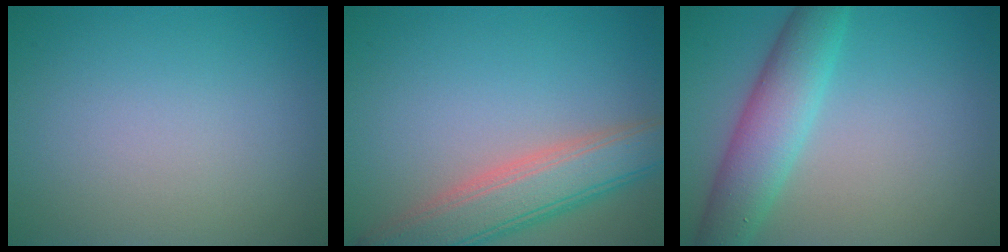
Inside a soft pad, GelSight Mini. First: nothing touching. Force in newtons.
{"total": 6.2, "press": 6.1, "slide": 0.5}
{"total": 5.3, "press": 5.3, "slide": 0.2}